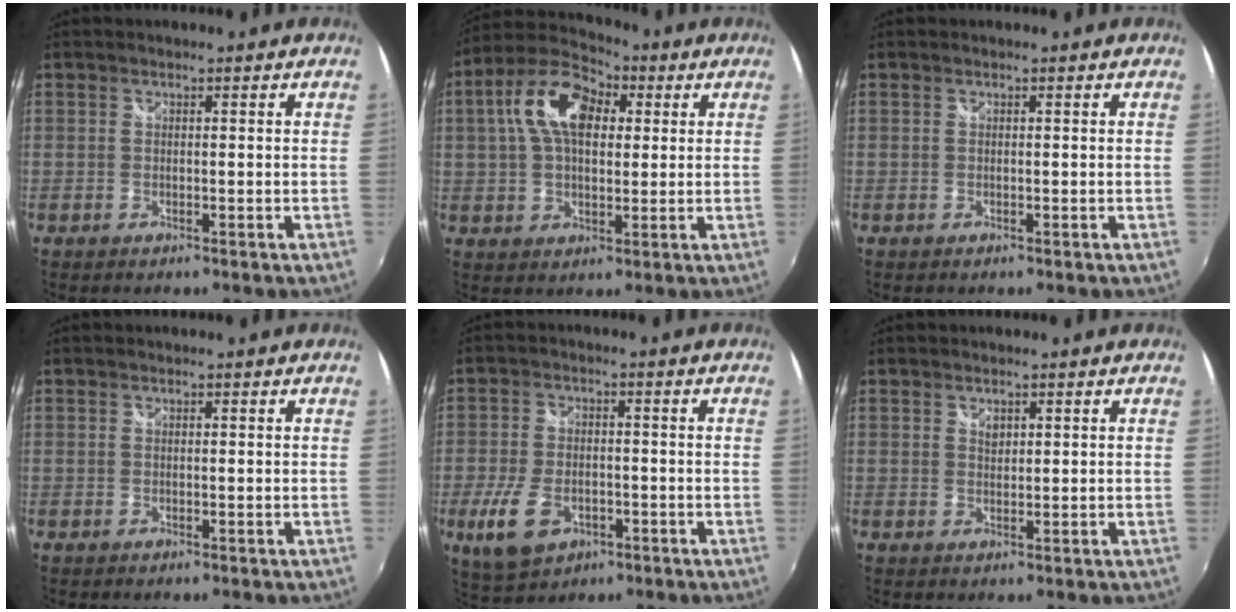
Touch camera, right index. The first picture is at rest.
{"total": 13.4, "force": [3.6, 7.8, 10.2], "torque": [-0.193, 0.034, 0.054]}
{"total": 0.0}
{"total": 0.0}
{"total": 10.4, "force": [-4.6, 6.3, 6.9], "torque": [-0.164, -0.019, -0.077]}
{"total": 1.2, "force": [0.7, 0.9, 0.5], "torque": [-0.005, 0.002, 0.012]}